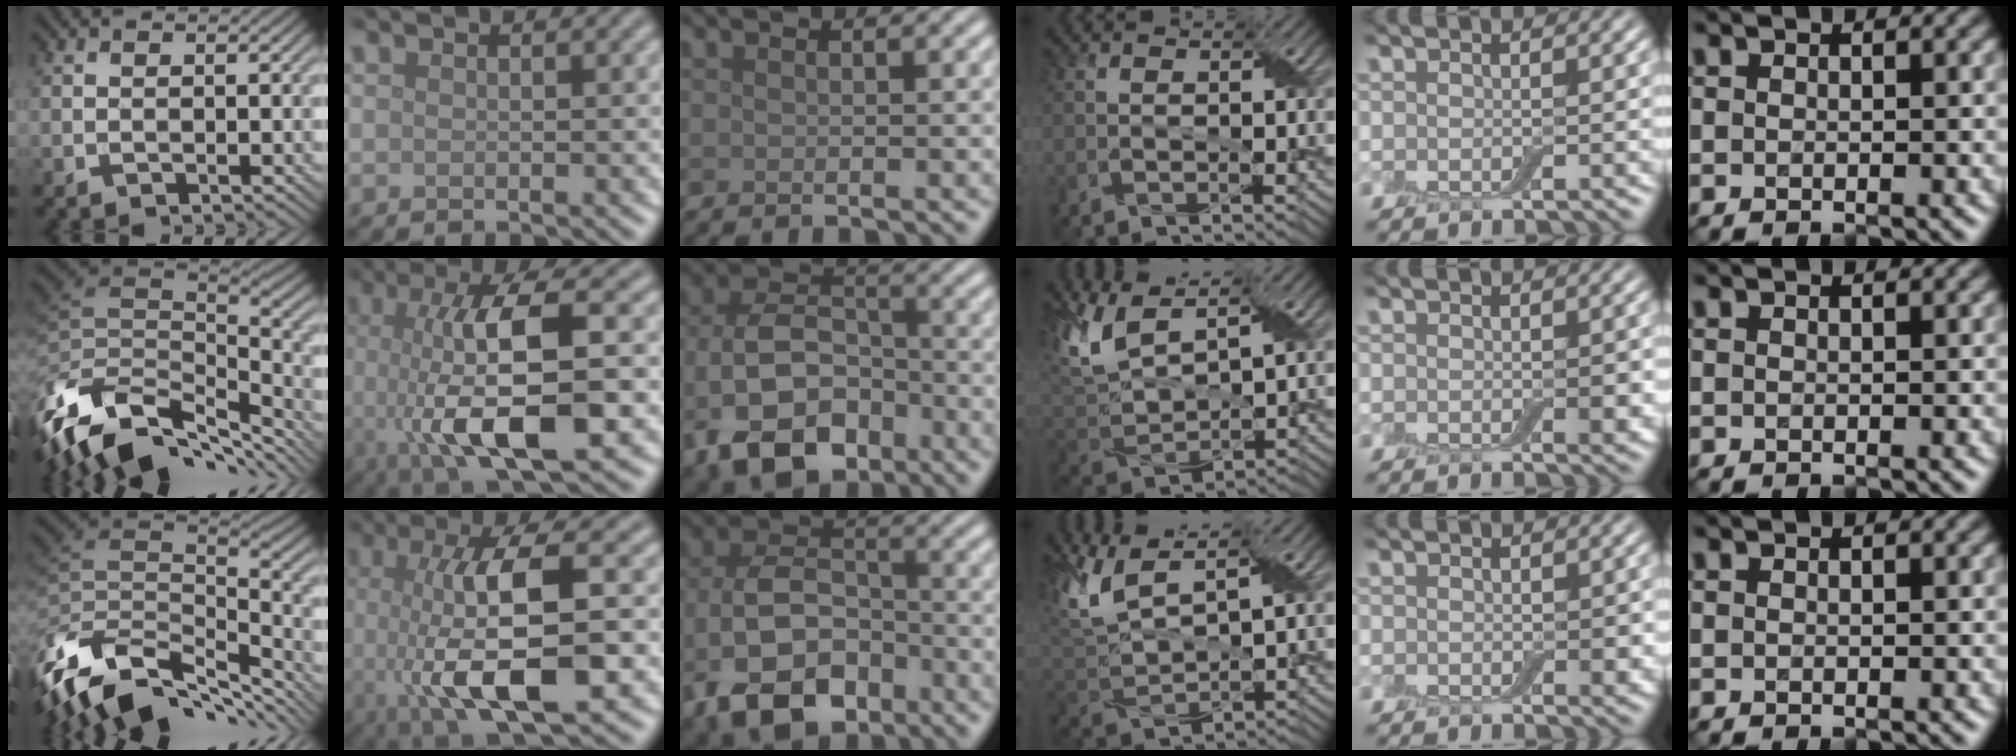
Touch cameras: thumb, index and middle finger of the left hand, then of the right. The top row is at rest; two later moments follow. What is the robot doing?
{"motion": "wrap", "object": "adhesive wrap"}